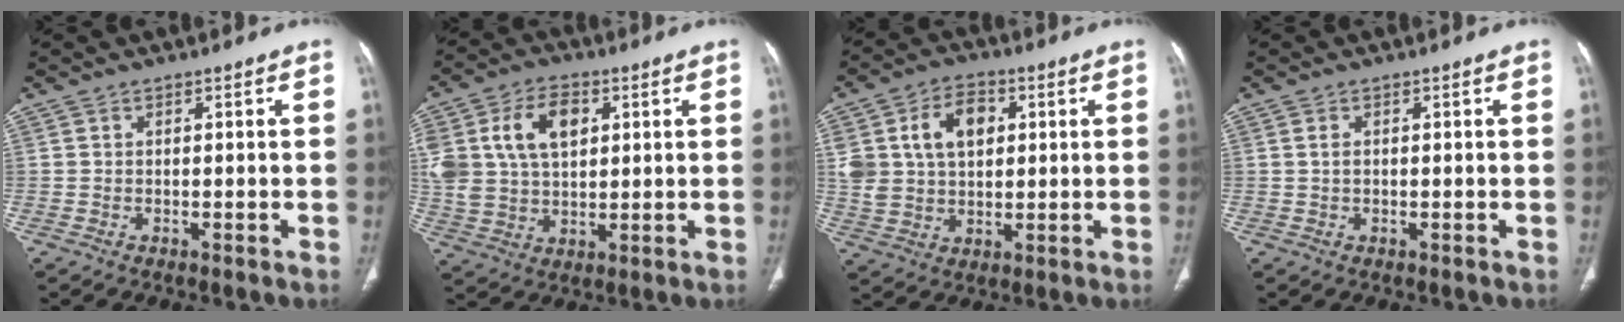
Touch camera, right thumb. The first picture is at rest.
{"total": 14.7, "force": [4.3, 9.6, 10.2], "torque": [-0.191, 0.002, 0.087]}
{"total": 12.2, "force": [3.3, 8.4, 8.3], "torque": [-0.127, 0.006, 0.064]}
{"total": 1.2, "force": [0.3, 0.8, 0.9], "torque": [-0.018, 0.002, 0.008]}